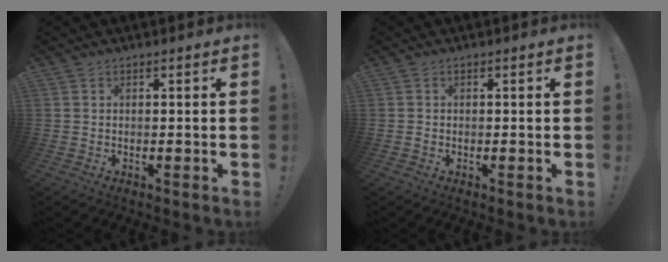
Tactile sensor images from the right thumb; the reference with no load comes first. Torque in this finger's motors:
{"motor_torque": [-0.11, -0.07, -0.03, 0.08, -0.01]}